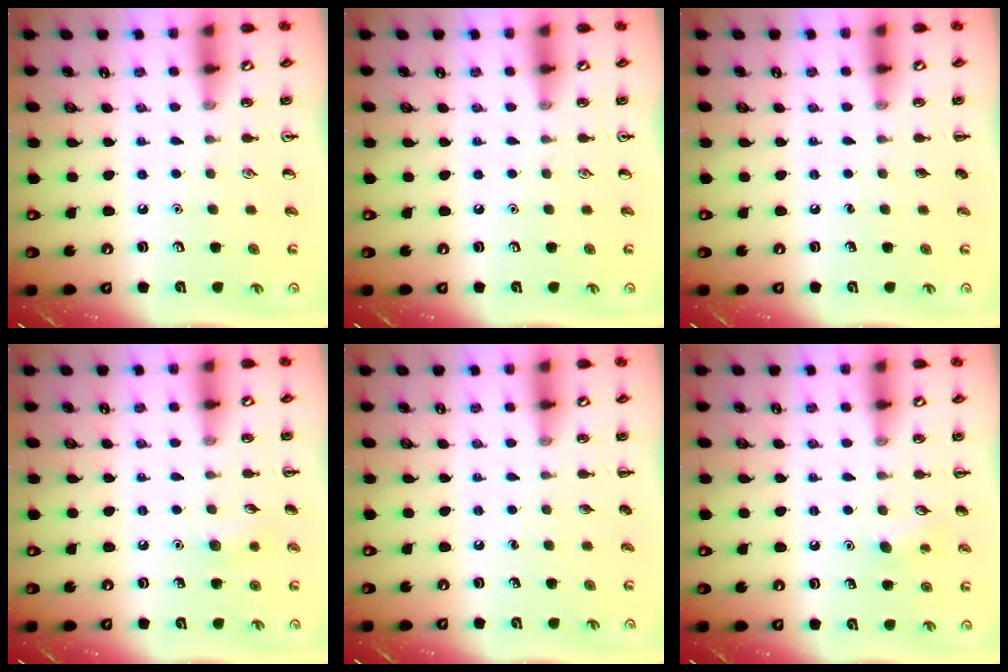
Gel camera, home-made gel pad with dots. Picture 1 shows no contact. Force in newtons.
{"total": 0.0}
{"total": 0.0}
{"total": 5.0, "press": 4.9, "slide": 1.3}
{"total": 0.0}
{"total": 6.4, "press": 6.1, "slide": 1.9}